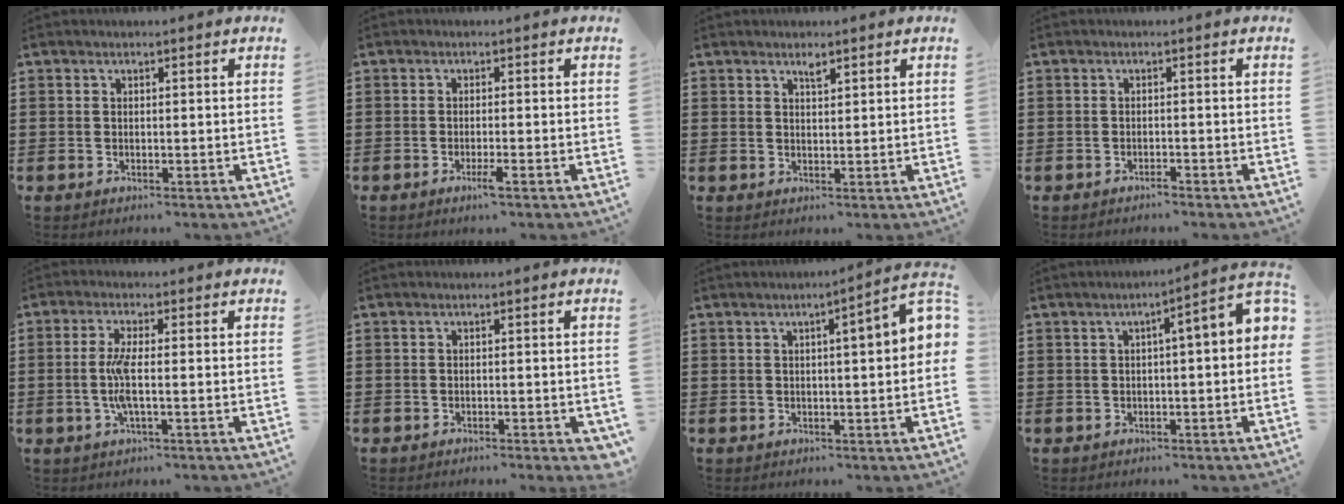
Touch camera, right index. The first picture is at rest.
{"total": 2.3, "force": [-1.2, 0.0, 1.9], "torque": [-0.039, -0.007, -0.024]}
{"total": 1.4, "force": [1.1, 0.3, 0.9], "torque": [-0.019, 0.002, 0.019]}
{"total": 1.0, "force": [-0.9, 0.1, 0.3], "torque": [-0.008, -0.003, -0.018]}
{"total": 4.7, "force": [-0.7, 0.6, 4.6], "torque": [-0.106, -0.010, -0.021]}
{"total": 0.8, "force": [-0.6, 0.2, 0.4], "torque": [-0.010, -0.006, -0.011]}
{"total": 4.2, "force": [0.4, 0.1, 4.2], "torque": [-0.067, -0.005, 0.002]}
{"total": 4.1, "force": [-0.2, 0.3, 4.1], "torque": [-0.068, -0.010, -0.011]}